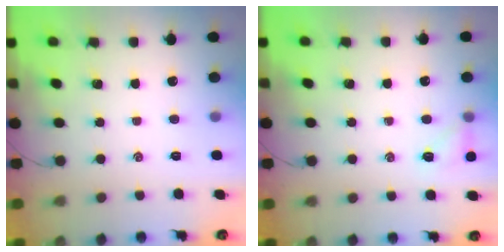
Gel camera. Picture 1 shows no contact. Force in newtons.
{"total": 6.3, "press": 6.2, "slide": 1.3}